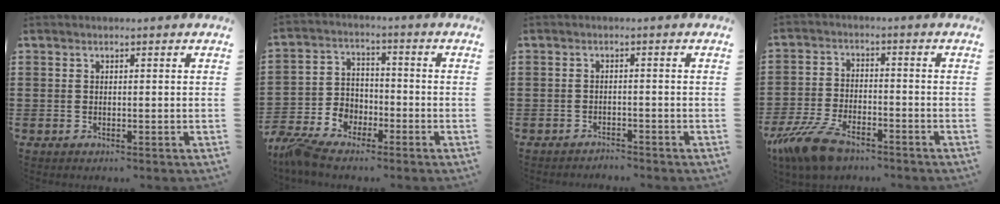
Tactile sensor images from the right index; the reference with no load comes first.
{"total": 6.0, "force": [-4.5, 3.3, 2.0], "torque": [-0.067, 0.008, -0.095]}
{"total": 1.7, "force": [-1.7, 0.0, -0.1], "torque": [-0.004, -0.001, -0.036]}
{"total": 8.8, "force": [-6.6, 3.1, 4.9], "torque": [-0.127, 0.006, -0.131]}